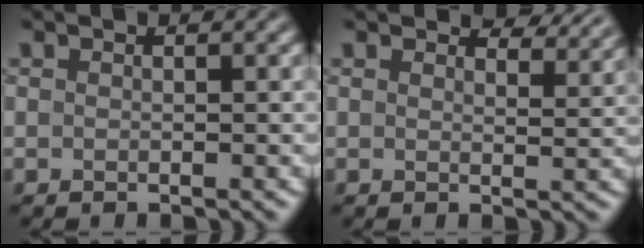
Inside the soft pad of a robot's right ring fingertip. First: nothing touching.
{"total": 3.4, "force": [3.2, 0.7, 1.2], "torque": [-0.025, -0.002, 0.038]}